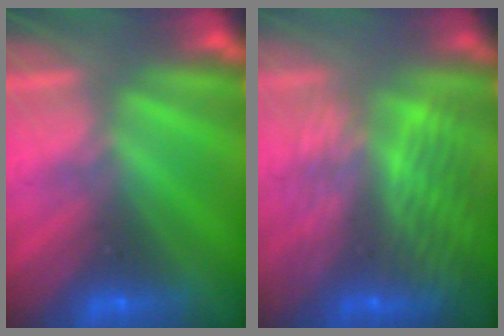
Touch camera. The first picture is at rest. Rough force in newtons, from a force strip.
{"total": 7.7}